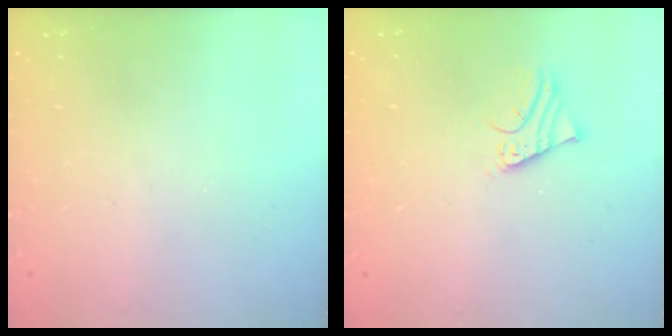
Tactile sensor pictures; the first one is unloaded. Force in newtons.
{"total": 2.3, "press": 2.3, "slide": 0.2}